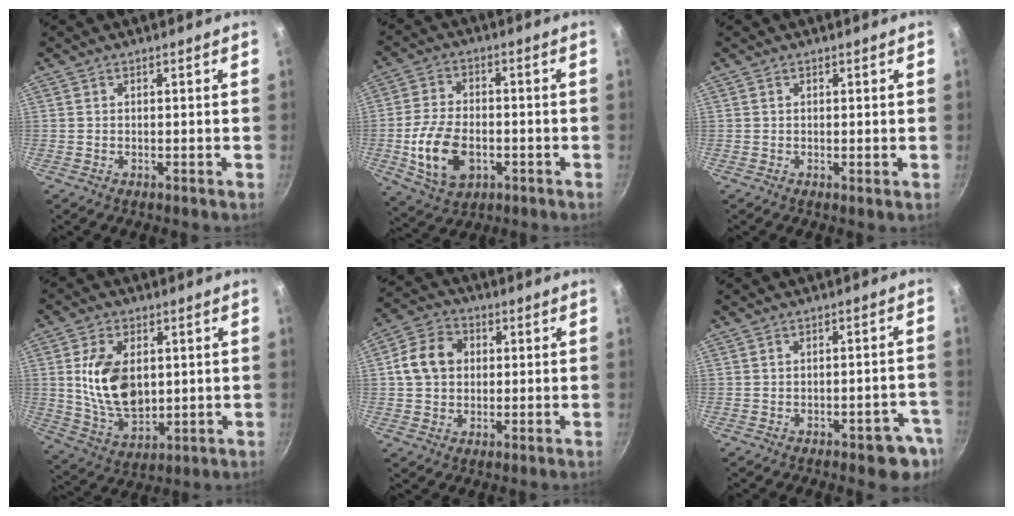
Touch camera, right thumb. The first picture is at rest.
{"total": 12.3, "force": [-3.1, 7.8, 8.9], "torque": [-0.163, 0.008, -0.048]}
{"total": 0.7, "force": [0.0, 0.1, 0.7], "torque": [-0.014, -0.005, -0.002]}
{"total": 13.5, "force": [1.8, 8.3, 10.5], "torque": [-0.174, -0.015, 0.045]}
{"total": 9.4, "force": [1.1, 7.5, 5.4], "torque": [-0.087, 0.017, 0.013]}
{"total": 6.6, "force": [-3.6, 2.4, 4.9], "torque": [-0.047, 0.028, -0.040]}